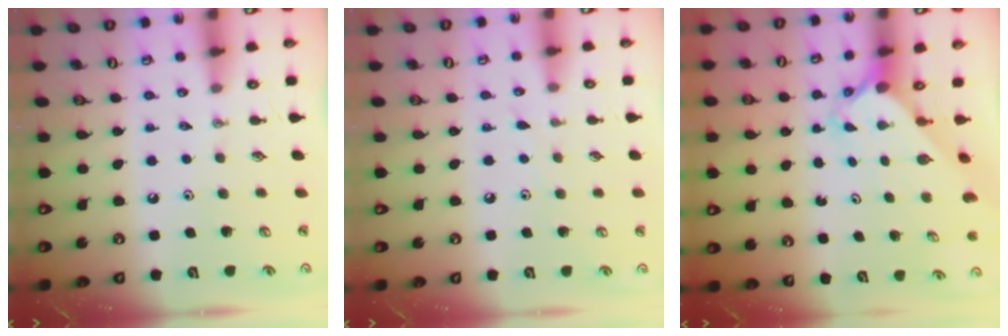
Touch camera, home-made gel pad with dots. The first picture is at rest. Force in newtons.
{"total": 2.5, "press": 2.4, "slide": 0.3}
{"total": 2.6, "press": 2.6, "slide": 0.3}